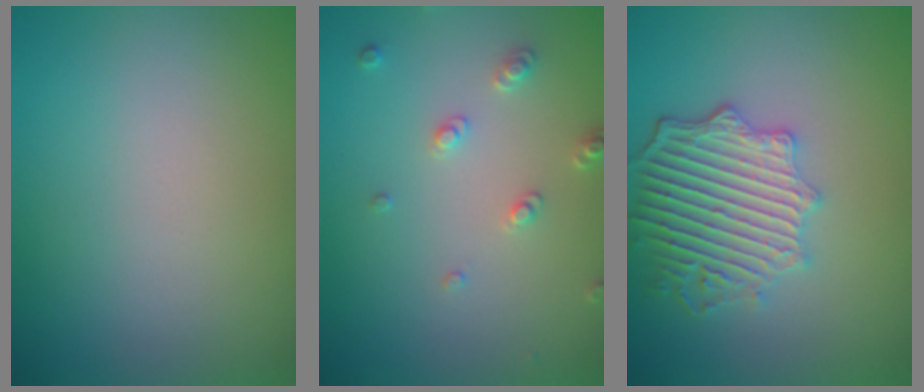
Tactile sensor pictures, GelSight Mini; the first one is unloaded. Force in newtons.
{"total": 1.9, "press": 1.8, "slide": 0.5}
{"total": 5.3, "press": 4.5, "slide": 2.7}